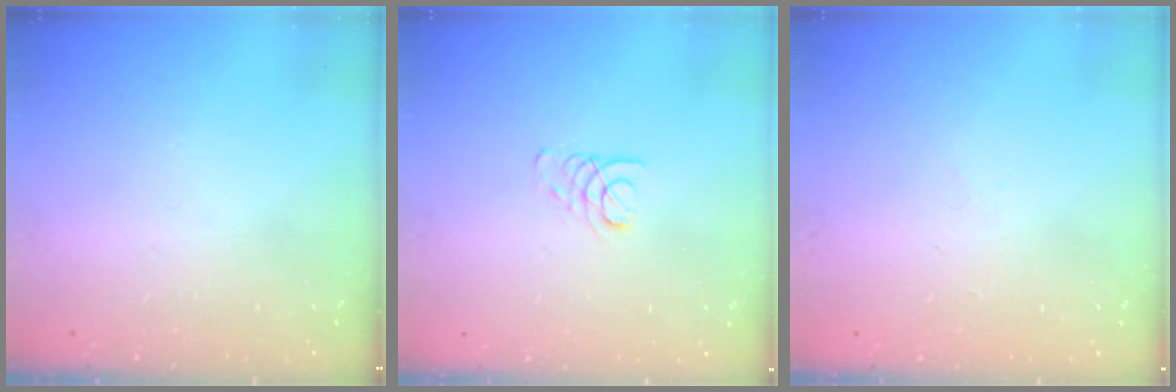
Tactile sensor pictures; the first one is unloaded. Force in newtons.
{"total": 1.9, "press": 1.9, "slide": 0.2}
{"total": 2.0, "press": 1.9, "slide": 0.5}